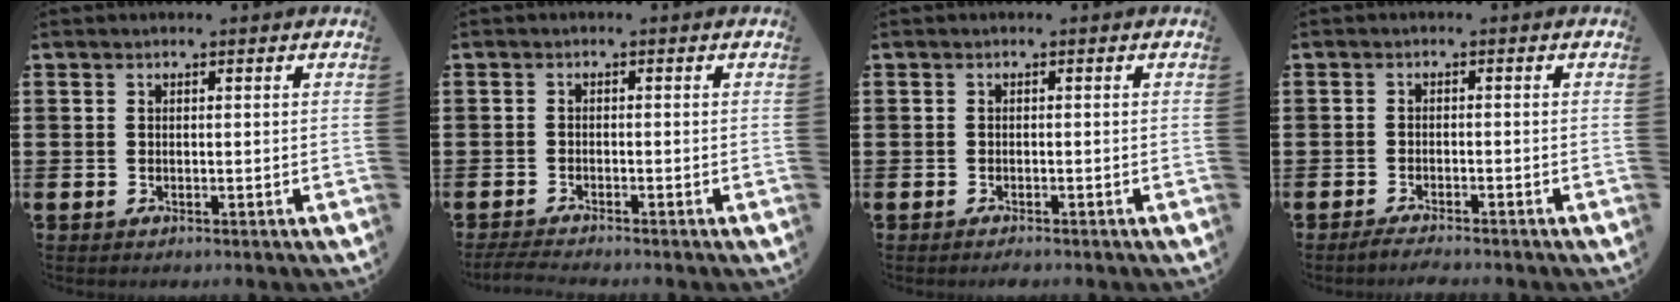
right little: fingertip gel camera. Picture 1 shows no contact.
{"total": 1.4, "force": [-1.3, 0.0, 0.7], "torque": [-0.011, 0.002, -0.025]}
{"total": 0.7, "force": [-0.6, 0.1, 0.3], "torque": [-0.006, -0.003, -0.011]}
{"total": 1.7, "force": [-1.5, -0.1, 0.6], "torque": [-0.009, 0.001, -0.030]}